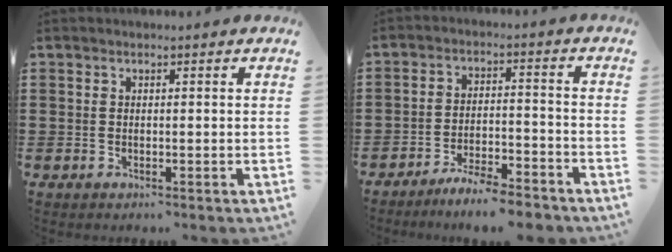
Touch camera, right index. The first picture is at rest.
{"total": 5.6, "force": [-5.3, 0.2, 1.9], "torque": [-0.039, 0.000, -0.104]}